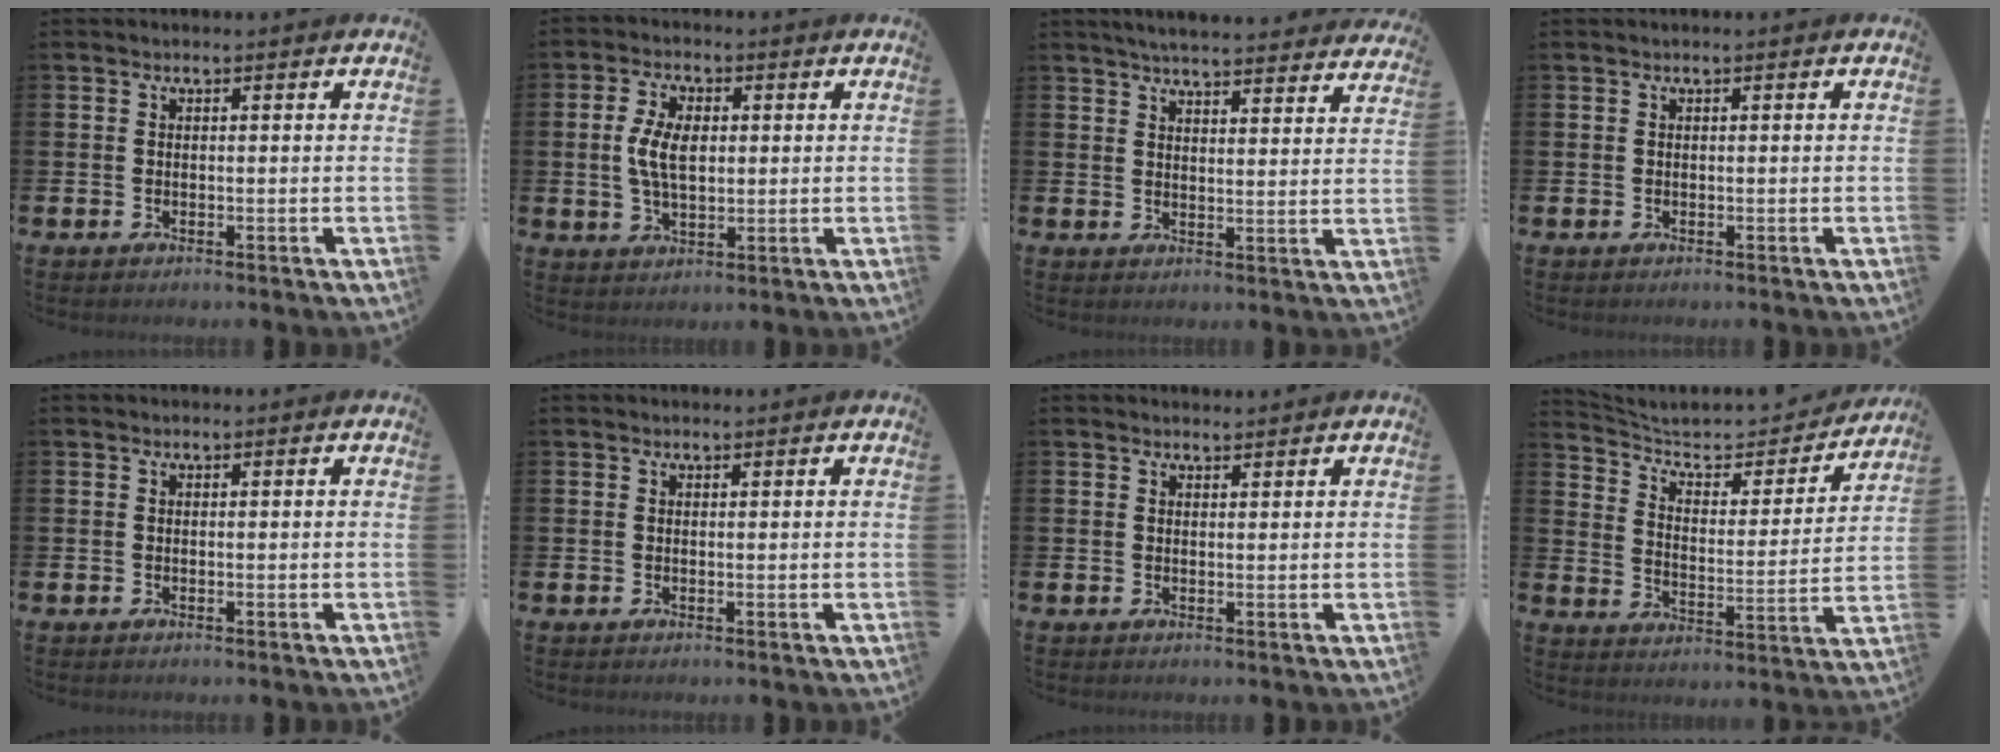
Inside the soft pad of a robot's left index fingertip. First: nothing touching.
{"total": 5.7, "force": [0.8, 3.3, 4.6], "torque": [-0.082, 0.009, 0.012]}
{"total": 5.0, "force": [4.9, 0.2, 0.9], "torque": [-0.028, -0.028, 0.087]}
{"total": 0.0}
{"total": 0.0}
{"total": 0.0}
{"total": 1.2, "force": [1.2, 0.1, 0.0], "torque": [0.005, -0.004, 0.022]}
{"total": 6.9, "force": [6.0, 2.6, 2.2], "torque": [-0.076, -0.042, 0.098]}